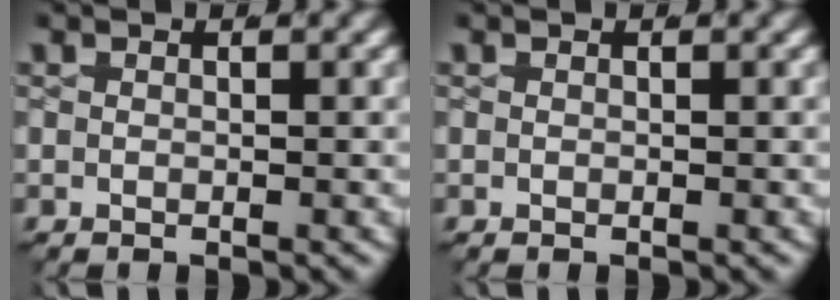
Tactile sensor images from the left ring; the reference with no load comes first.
{"total": 0.0}